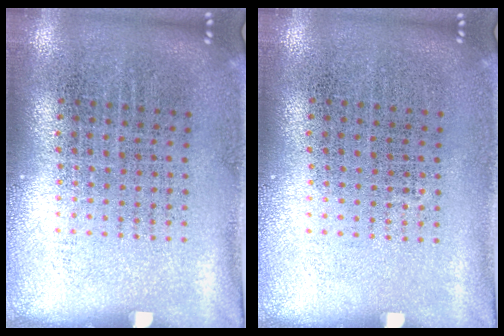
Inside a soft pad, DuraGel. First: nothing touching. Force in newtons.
{"total": 0.0}